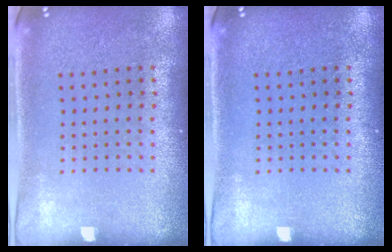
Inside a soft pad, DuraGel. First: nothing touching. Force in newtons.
{"total": 0.0}